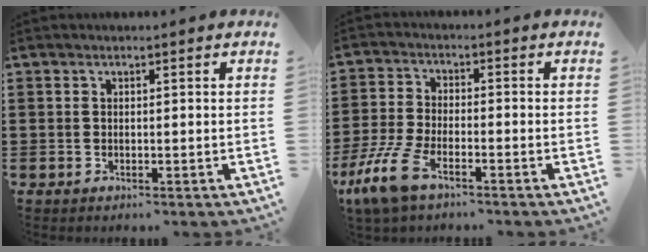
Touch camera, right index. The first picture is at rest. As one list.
[{"total": 7.6, "force": [-4.9, 2.0, 5.5], "torque": [-0.142, -0.016, -0.097]}]